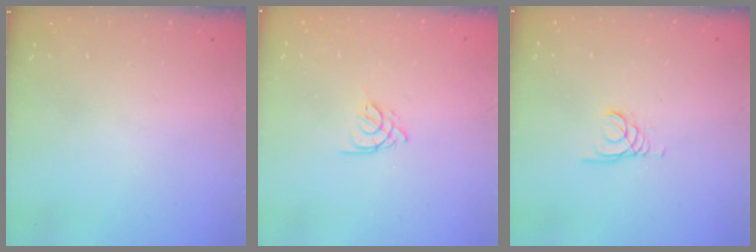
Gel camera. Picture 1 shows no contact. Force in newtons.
{"total": 3.8, "press": 3.8, "slide": 0.6}
{"total": 1.5, "press": 1.5, "slide": 0.1}